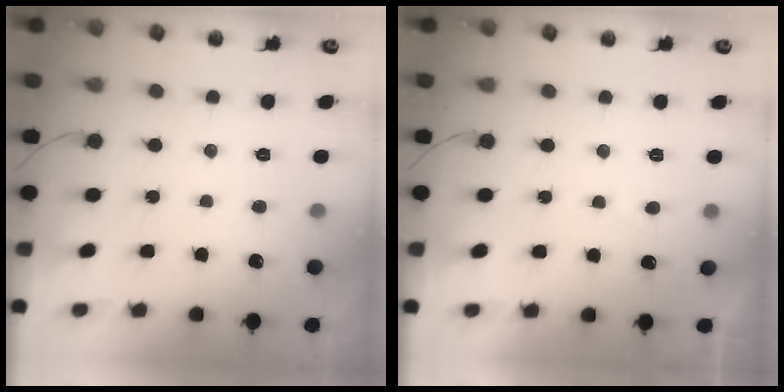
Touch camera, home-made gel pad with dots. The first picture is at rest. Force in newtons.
{"total": 1.7, "press": 1.5, "slide": 0.7}